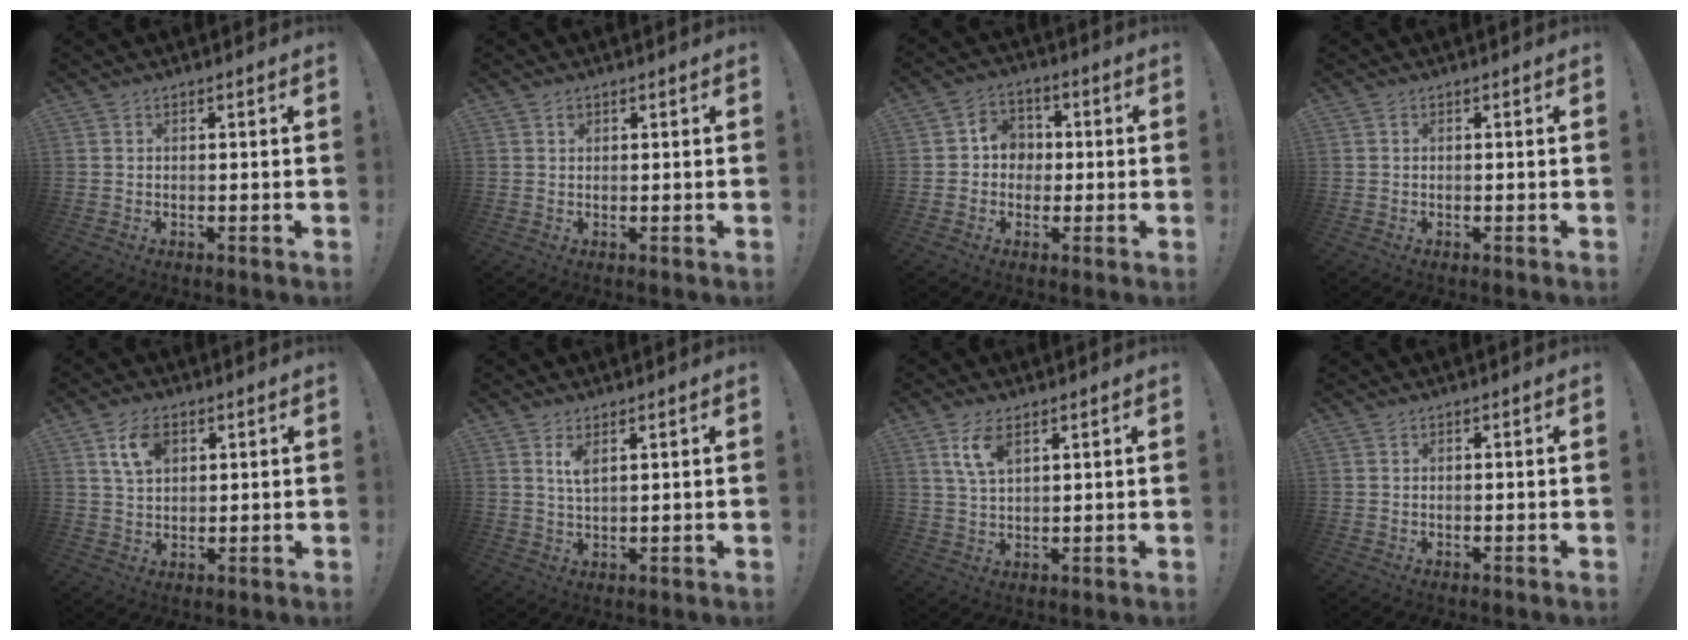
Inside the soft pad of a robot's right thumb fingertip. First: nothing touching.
{"total": 0.9, "force": [0.4, 0.7, 0.4], "torque": [-0.007, 0.001, 0.008]}
{"total": 7.2, "force": [-0.4, 6.8, 2.5], "torque": [-0.039, 0.013, -0.003]}
{"total": 0.0}
{"total": 7.9, "force": [3.4, 5.0, 5.0], "torque": [-0.089, -0.001, 0.065]}
{"total": 3.7, "force": [2.0, 1.2, 2.9], "torque": [-0.053, -0.007, 0.032]}
{"total": 7.0, "force": [3.6, 3.0, 5.2], "torque": [-0.098, -0.004, 0.067]}
{"total": 0.0}